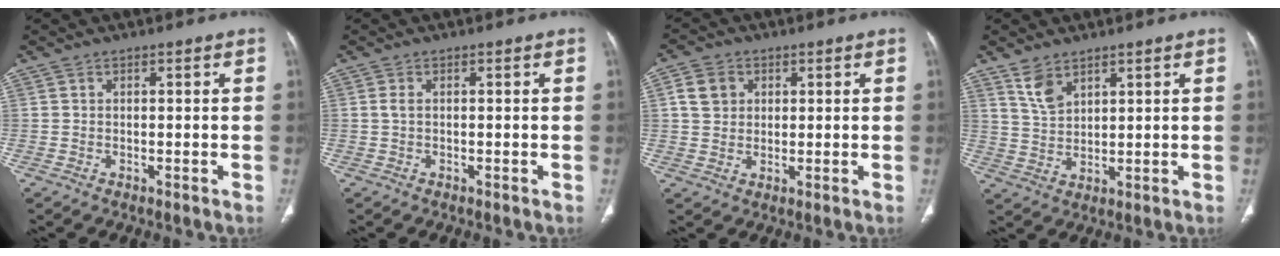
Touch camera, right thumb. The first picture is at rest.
{"total": 1.1, "force": [0.3, 0.3, 1.1], "torque": [-0.031, 0.000, 0.006]}
{"total": 5.4, "force": [1.7, 4.5, 2.4], "torque": [-0.029, -0.001, 0.033]}
{"total": 5.0, "force": [3.5, 2.5, 2.6], "torque": [-0.042, -0.018, 0.079]}